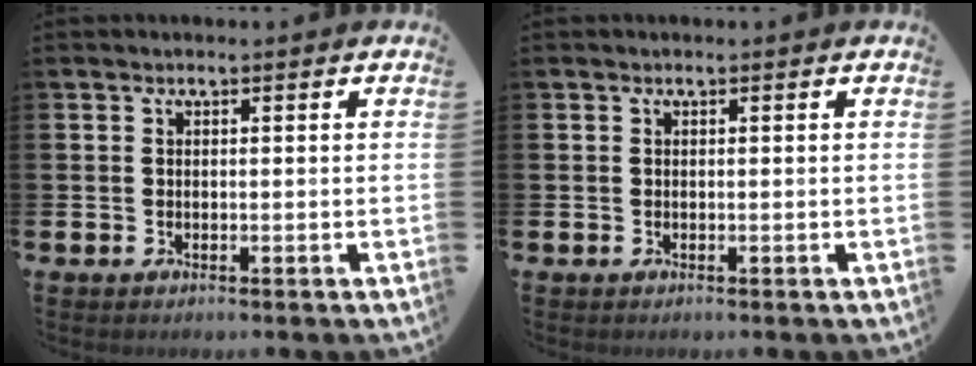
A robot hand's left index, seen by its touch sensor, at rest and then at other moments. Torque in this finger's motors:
{"motor_torque": [0.00, 0.00, -0.04, -0.01]}